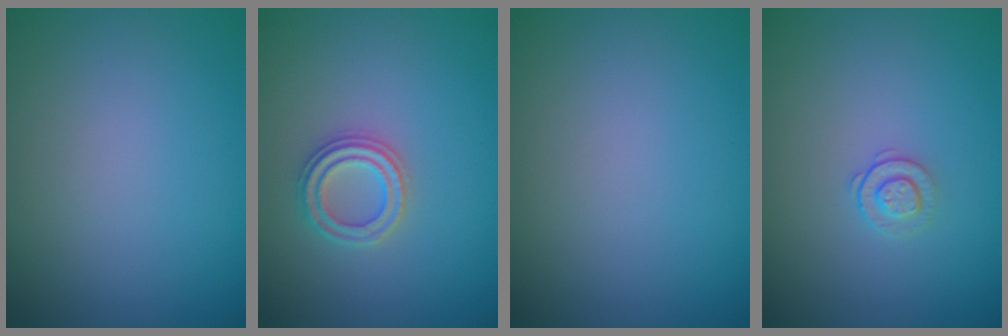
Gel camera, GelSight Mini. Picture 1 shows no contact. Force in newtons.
{"total": 2.3, "press": 2.3, "slide": 0.2}
{"total": 0.0}
{"total": 1.2, "press": 0.9, "slide": 0.8}